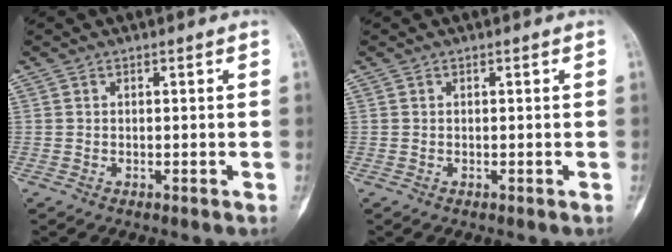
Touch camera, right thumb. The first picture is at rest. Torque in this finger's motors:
{"motor_torque": [0.48, 0.04, 0.08, -0.16, 0.09]}